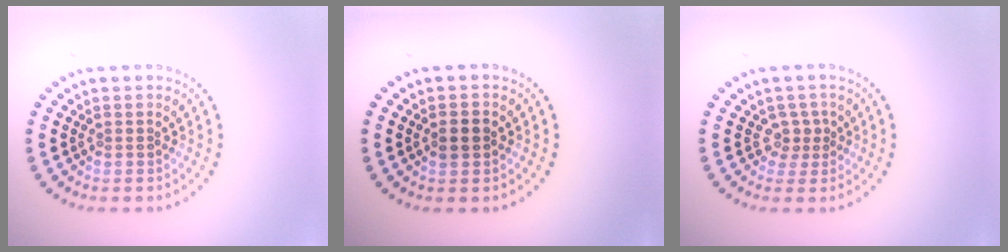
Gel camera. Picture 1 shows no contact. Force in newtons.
{"total": 2.1, "press": 2.1, "slide": 0.0}
{"total": 1.7, "press": 1.1, "slide": 1.3}